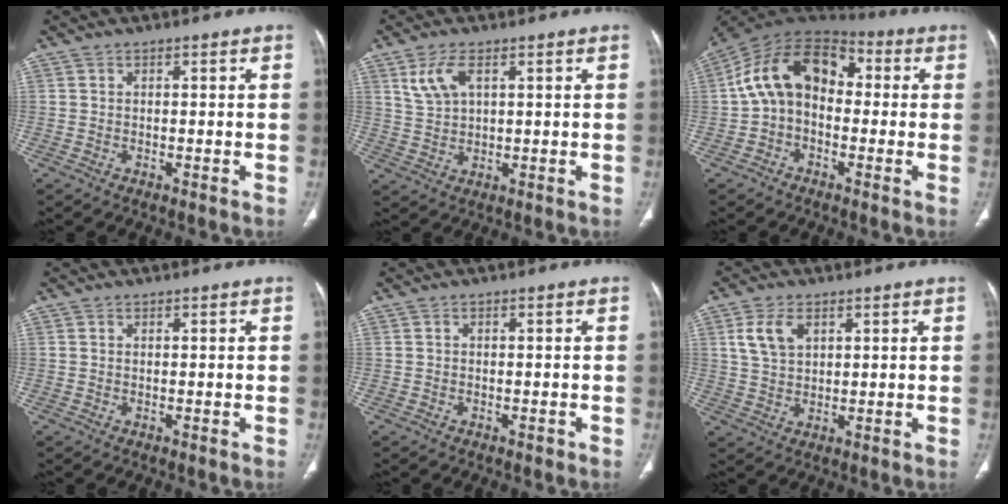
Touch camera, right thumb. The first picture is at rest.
{"total": 5.6, "force": [2.6, 2.7, 4.1], "torque": [-0.090, -0.003, 0.060]}
{"total": 14.3, "force": [0.3, 10.0, 10.2], "torque": [-0.156, 0.047, -0.010]}
{"total": 0.0}
{"total": 0.6, "force": [-0.4, 0.4, 0.3], "torque": [-0.002, 0.000, -0.006]}
{"total": 6.0, "force": [2.5, 3.7, 4.1], "torque": [-0.076, -0.004, 0.052]}